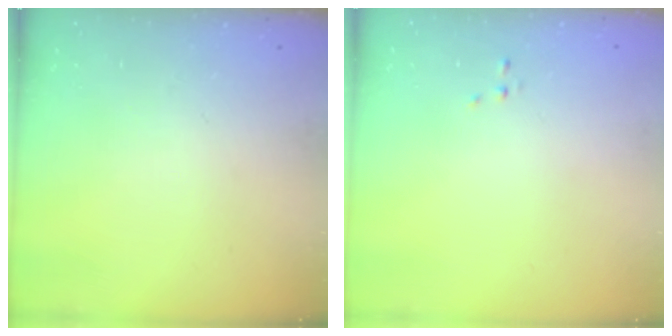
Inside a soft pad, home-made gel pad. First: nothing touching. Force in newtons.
{"total": 0.0}